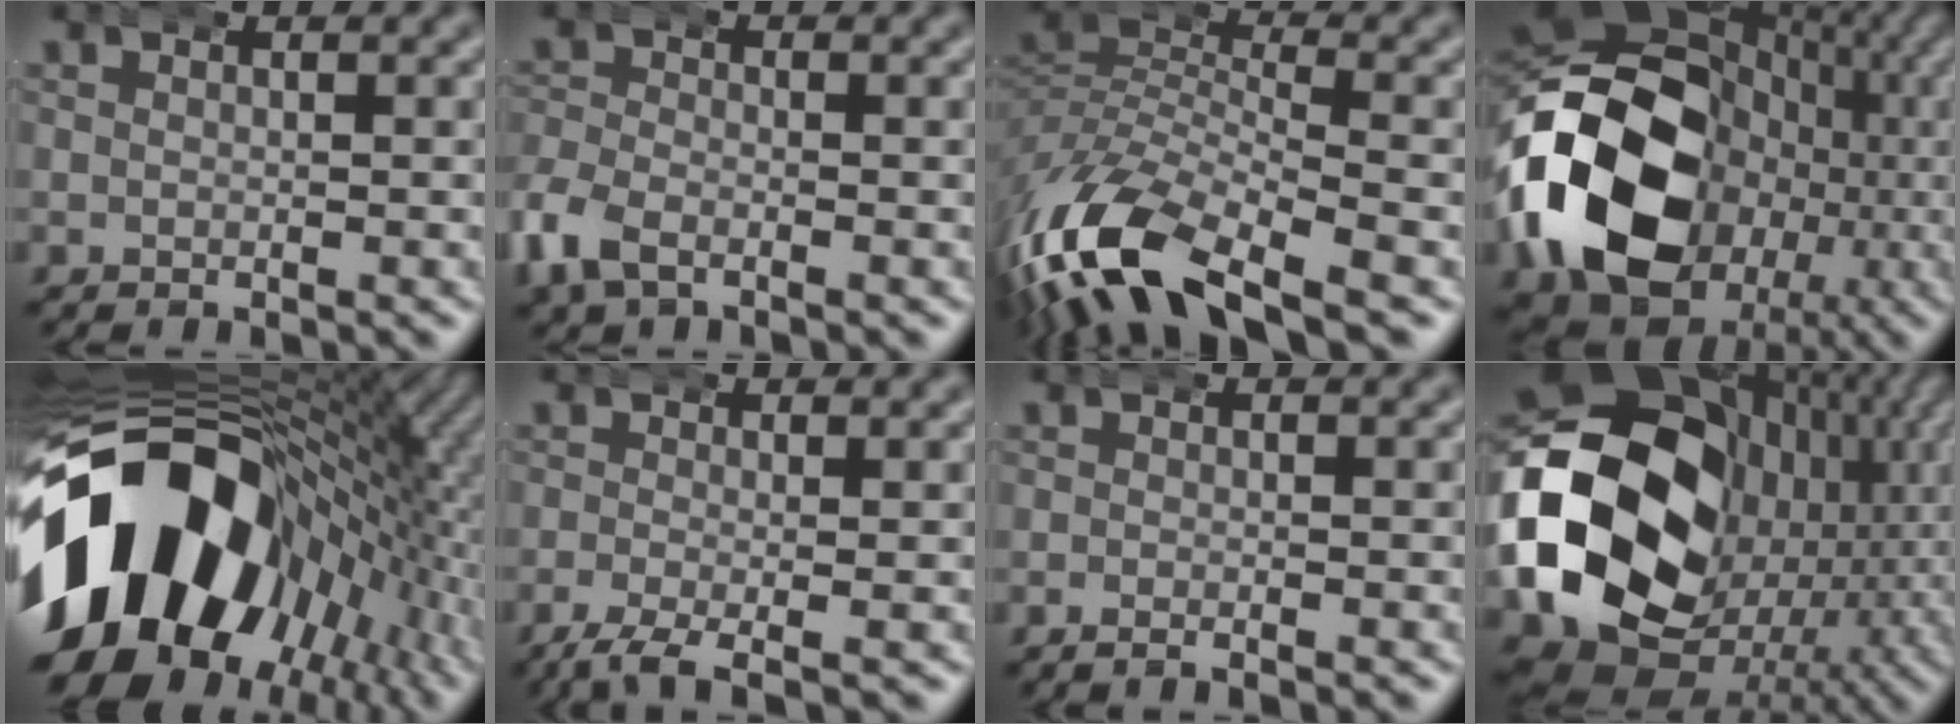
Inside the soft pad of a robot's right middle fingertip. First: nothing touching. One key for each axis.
{"total": 3.6, "fx": -1.8, "fy": 2.4, "fz": 1.9, "tx": -0.062, "ty": -0.010, "tz": -0.030}
{"total": 10.7, "fx": -4.5, "fy": 5.8, "fz": 7.8, "tx": -0.189, "ty": -0.045, "tz": -0.055}
{"total": 23.2, "fx": -0.4, "fy": 17.2, "fz": 15.5, "tx": -0.271, "ty": -0.019, "tz": -0.007}
{"total": 29.3, "fx": -1.5, "fy": 19.4, "fz": 22.0, "tx": -0.342, "ty": -0.008, "tz": -0.023}
{"total": 3.7, "fx": -2.5, "fy": 1.3, "fz": 2.4, "tx": -0.060, "ty": -0.025, "tz": -0.031}
{"total": 1.0, "fx": -0.9, "fy": 0.2, "fz": 0.5, "tx": -0.012, "ty": 0.000, "tz": -0.017}
{"total": 28.1, "fx": -0.4, "fy": 20.4, "fz": 19.3, "tx": -0.332, "ty": -0.048, "tz": 0.001}